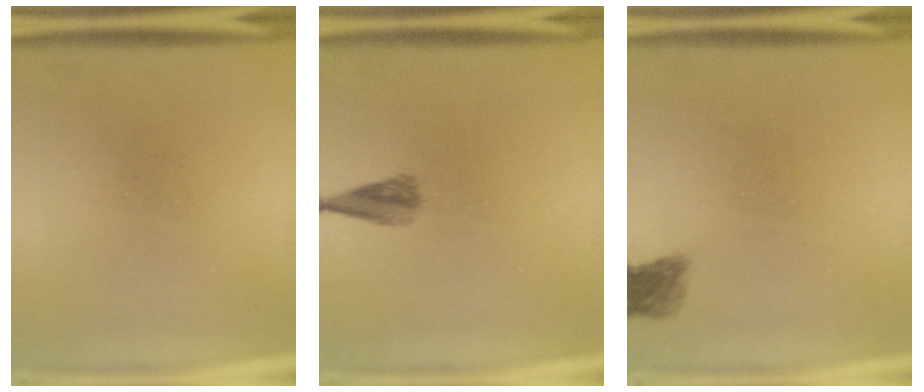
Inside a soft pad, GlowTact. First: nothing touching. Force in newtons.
{"total": 2.5}
{"total": 2.4}